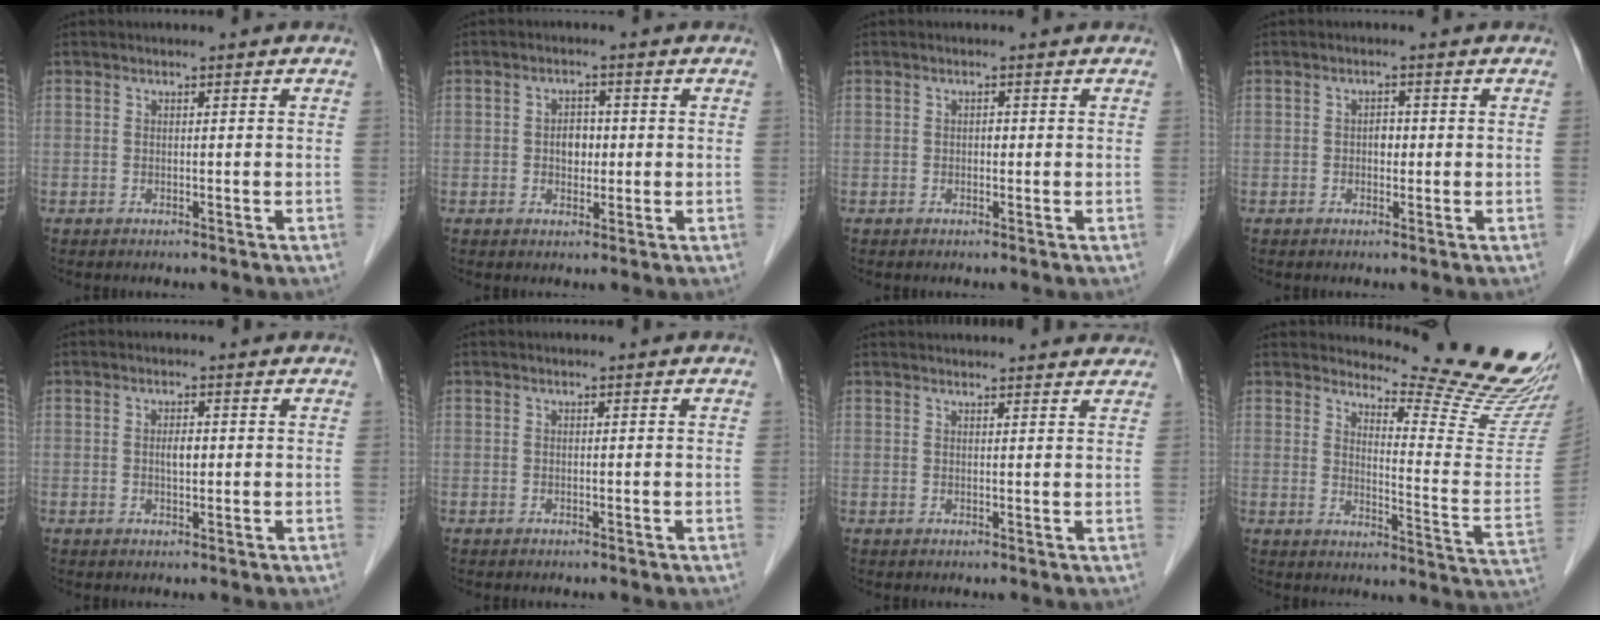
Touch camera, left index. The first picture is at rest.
{"total": 2.9, "force": [0.0, 2.1, 2.0], "torque": [-0.032, 0.008, 0.002]}
{"total": 0.7, "force": [0.0, 0.5, 0.4], "torque": [-0.005, 0.002, -0.002]}
{"total": 1.5, "force": [-0.1, 1.1, 1.1], "torque": [-0.014, 0.004, -0.002]}
{"total": 1.7, "force": [0.2, 0.7, 1.5], "torque": [-0.028, 0.001, 0.004]}
{"total": 0.0}
{"total": 11.6, "force": [11.1, 1.8, 3.0], "torque": [-0.024, 0.026, 0.121]}
{"total": 17.4, "force": [16.8, -0.5, 4.3], "torque": [-0.063, -0.142, 0.196]}